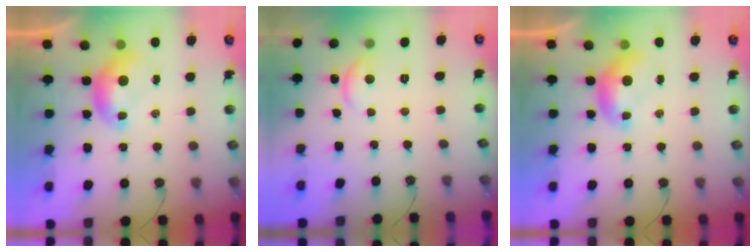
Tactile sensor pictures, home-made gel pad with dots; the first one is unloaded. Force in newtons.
{"total": 1.2, "press": 1.2, "slide": 0.3}
{"total": 0.0}